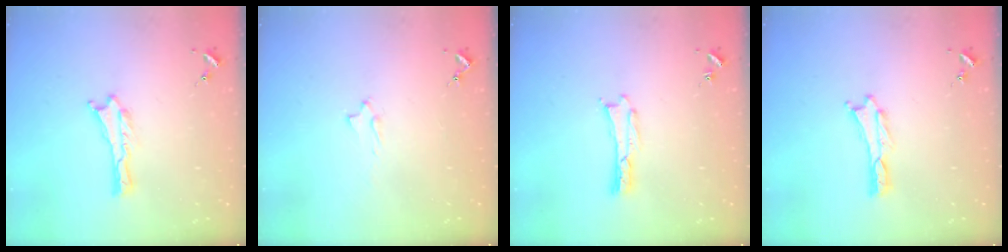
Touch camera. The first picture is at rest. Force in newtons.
{"total": 2.0, "press": 2.0, "slide": 0.4}
{"total": 0.0}
{"total": 0.0}